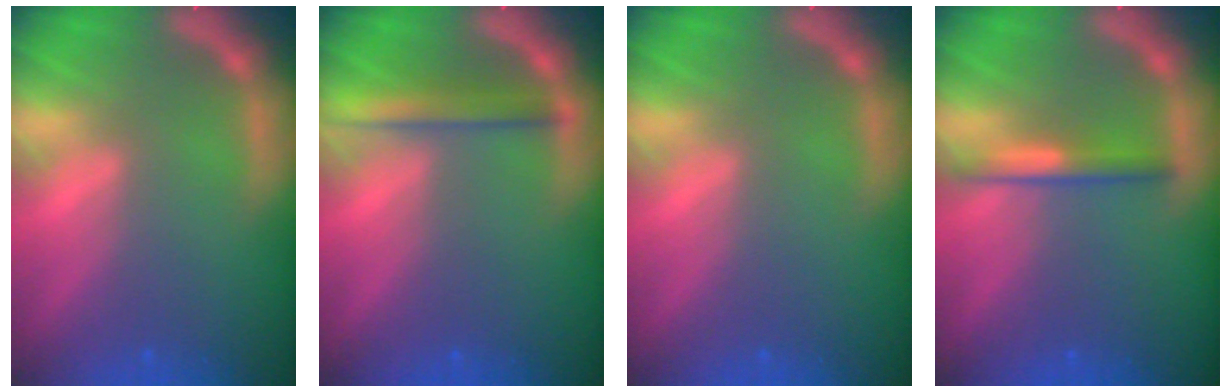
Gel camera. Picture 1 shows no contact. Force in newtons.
{"total": 2.9}
{"total": 0.0}
{"total": 2.4}